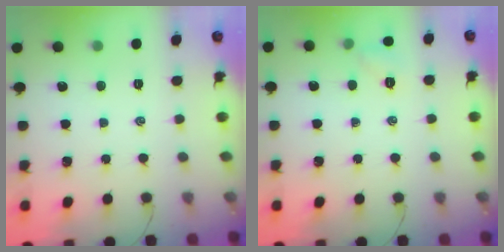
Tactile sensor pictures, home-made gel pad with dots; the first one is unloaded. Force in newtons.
{"total": 5.4, "press": 5.1, "slide": 1.5}